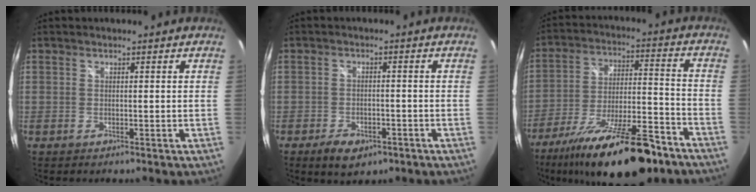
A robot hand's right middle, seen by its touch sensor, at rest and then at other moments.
{"total": 5.9, "force": [-3.7, 3.2, 3.4], "torque": [-0.076, -0.006, -0.054]}
{"total": 23.5, "force": [-17.1, 6.3, 14.7], "torque": [-0.263, -0.039, -0.265]}